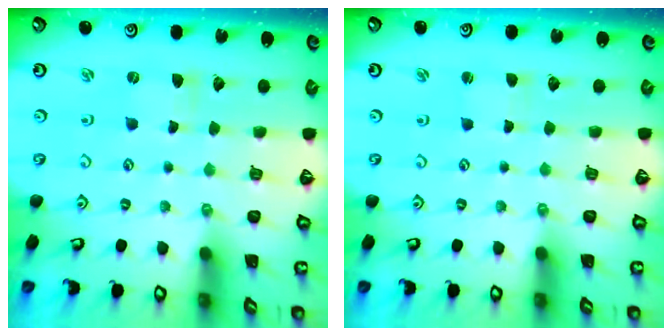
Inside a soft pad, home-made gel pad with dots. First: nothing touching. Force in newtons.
{"total": 0.7, "press": 0.7, "slide": 0.1}